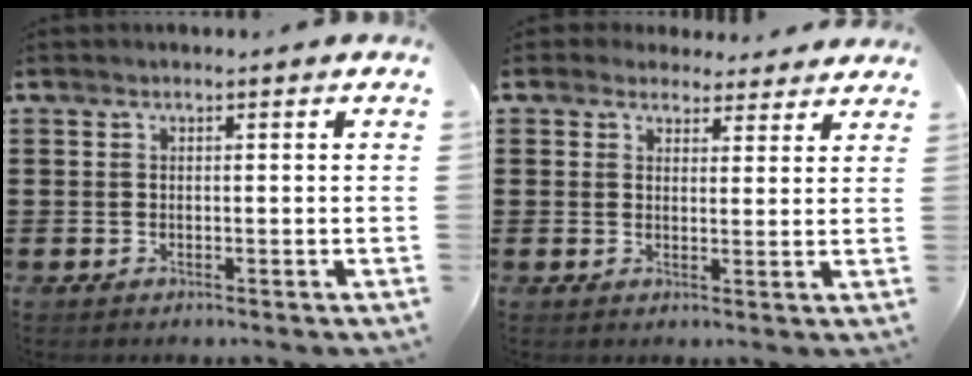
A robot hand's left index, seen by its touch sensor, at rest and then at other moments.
{"total": 3.4, "force": [3.1, 1.5, 0.4], "torque": [-0.011, -0.004, 0.057]}